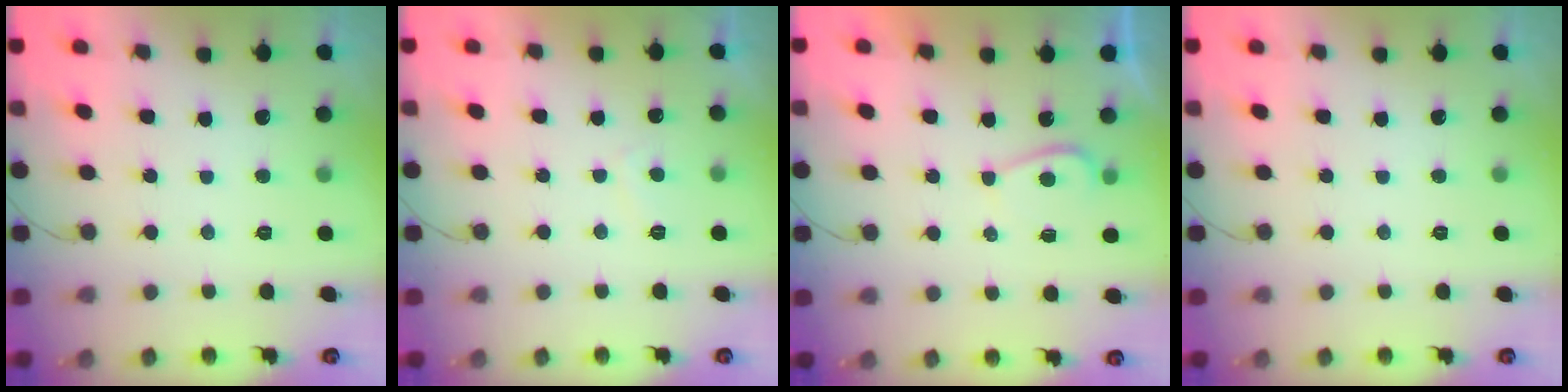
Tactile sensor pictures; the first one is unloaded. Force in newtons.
{"total": 1.8, "press": 1.6, "slide": 0.6}
{"total": 2.7, "press": 2.7, "slide": 0.6}
{"total": 0.0}